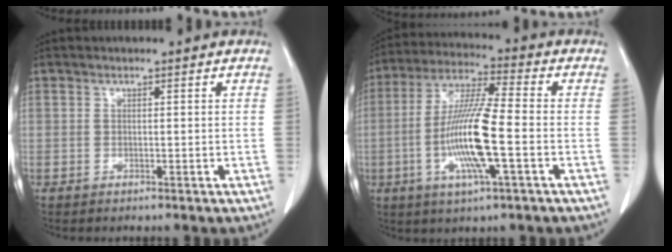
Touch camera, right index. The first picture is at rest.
{"total": 13.3, "force": [-3.0, 0.8, 12.9], "torque": [-0.258, -0.009, -0.062]}